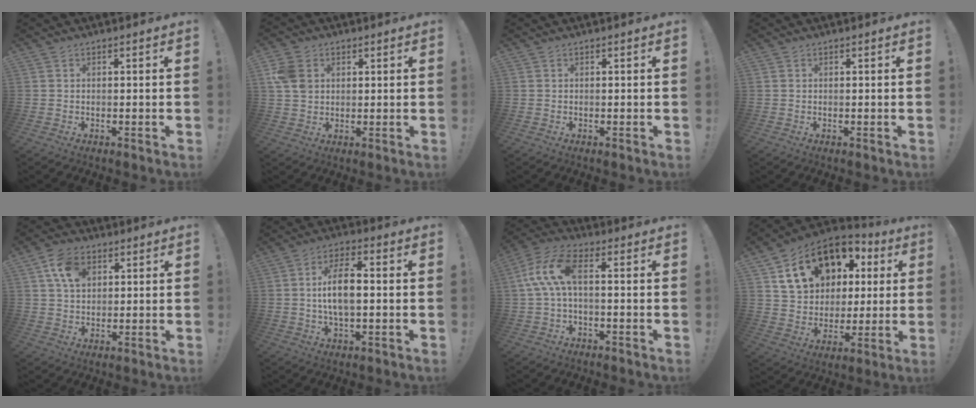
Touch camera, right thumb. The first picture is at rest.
{"total": 7.6, "force": [2.0, 6.1, 4.1], "torque": [-0.067, 0.007, 0.042]}
{"total": 0.0}
{"total": 0.0}
{"total": 9.2, "force": [3.6, 6.4, 5.5], "torque": [-0.088, 0.000, 0.069]}
{"total": 10.1, "force": [0.1, 4.4, 9.1], "torque": [-0.157, -0.001, -0.004]}
{"total": 10.2, "force": [0.8, 4.5, 9.2], "torque": [-0.188, 0.004, 0.014]}
{"total": 19.1, "force": [8.7, 13.9, 9.8], "torque": [-0.157, -0.028, 0.180]}